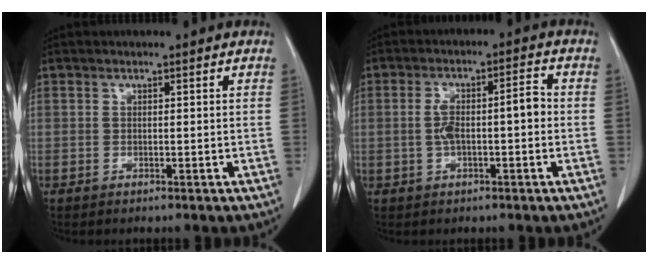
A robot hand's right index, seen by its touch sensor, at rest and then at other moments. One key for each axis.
{"total": 6.4, "fx": -0.6, "fy": 1.7, "fz": 6.1, "tx": -0.118, "ty": 0.027, "tz": -0.008}